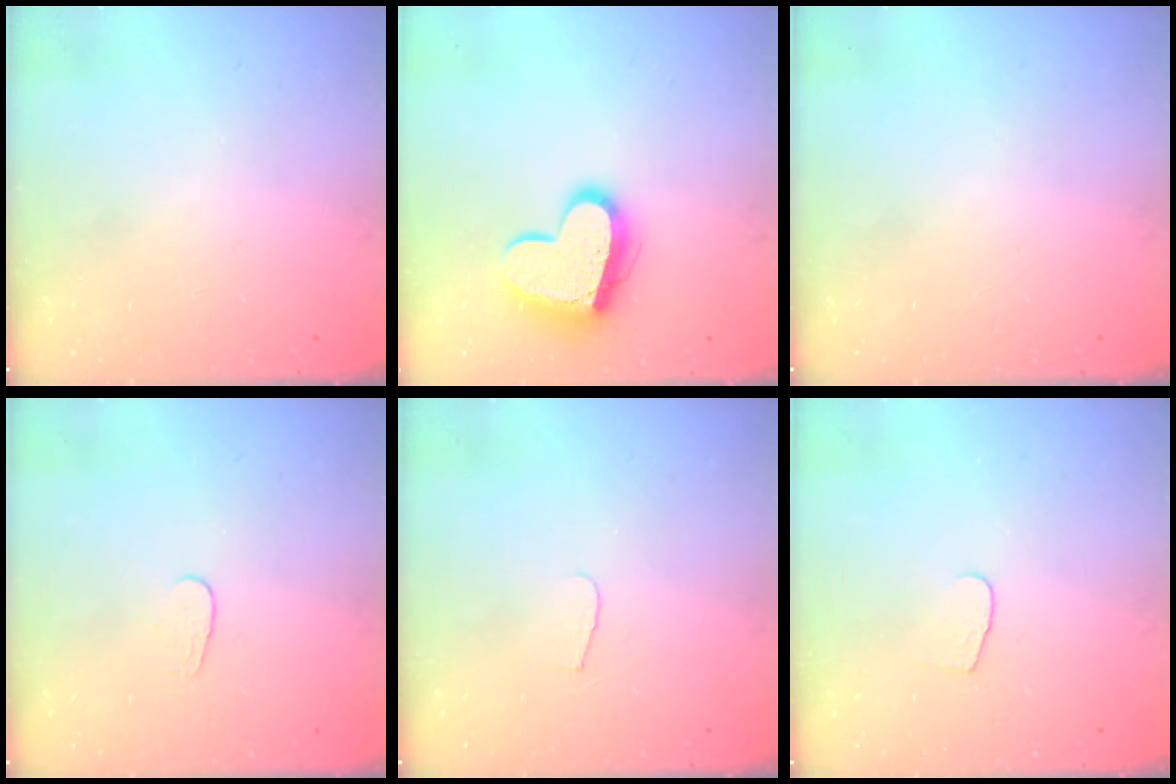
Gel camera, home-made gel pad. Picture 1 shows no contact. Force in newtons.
{"total": 14.0, "press": 14.0, "slide": 0.6}
{"total": 0.0}
{"total": 4.0, "press": 4.0, "slide": 0.3}
{"total": 3.3, "press": 3.3, "slide": 0.4}
{"total": 4.2, "press": 4.2, "slide": 0.4}